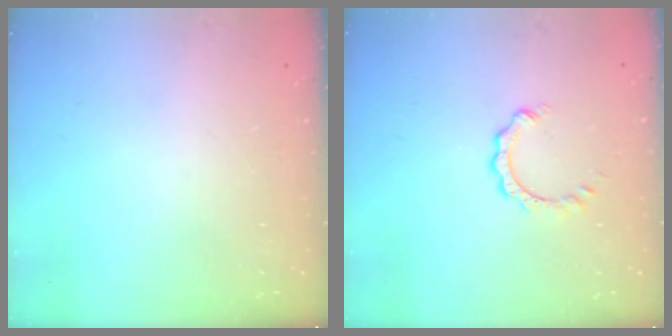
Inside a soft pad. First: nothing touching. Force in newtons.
{"total": 3.3, "press": 3.3, "slide": 0.5}